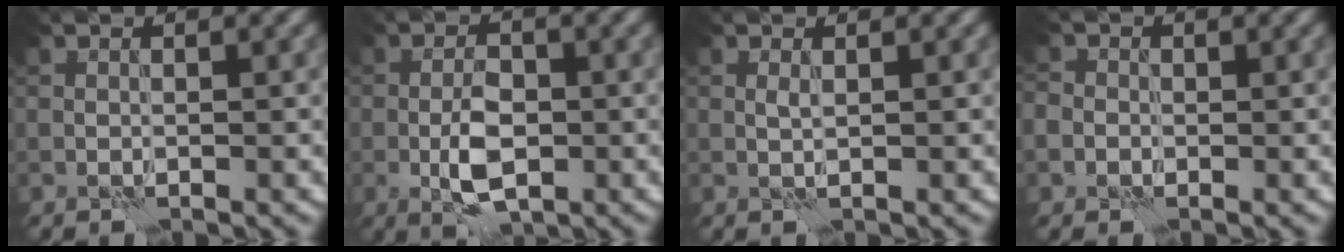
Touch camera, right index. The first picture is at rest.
{"total": 4.3, "force": [-1.2, 2.0, 3.6], "torque": [-0.067, 0.001, -0.024]}
{"total": 0.5, "force": [0.1, 0.1, 0.5], "torque": [-0.014, 0.003, 0.003]}
{"total": 2.2, "force": [0.0, 2.1, 0.6], "torque": [0.000, 0.009, -0.016]}